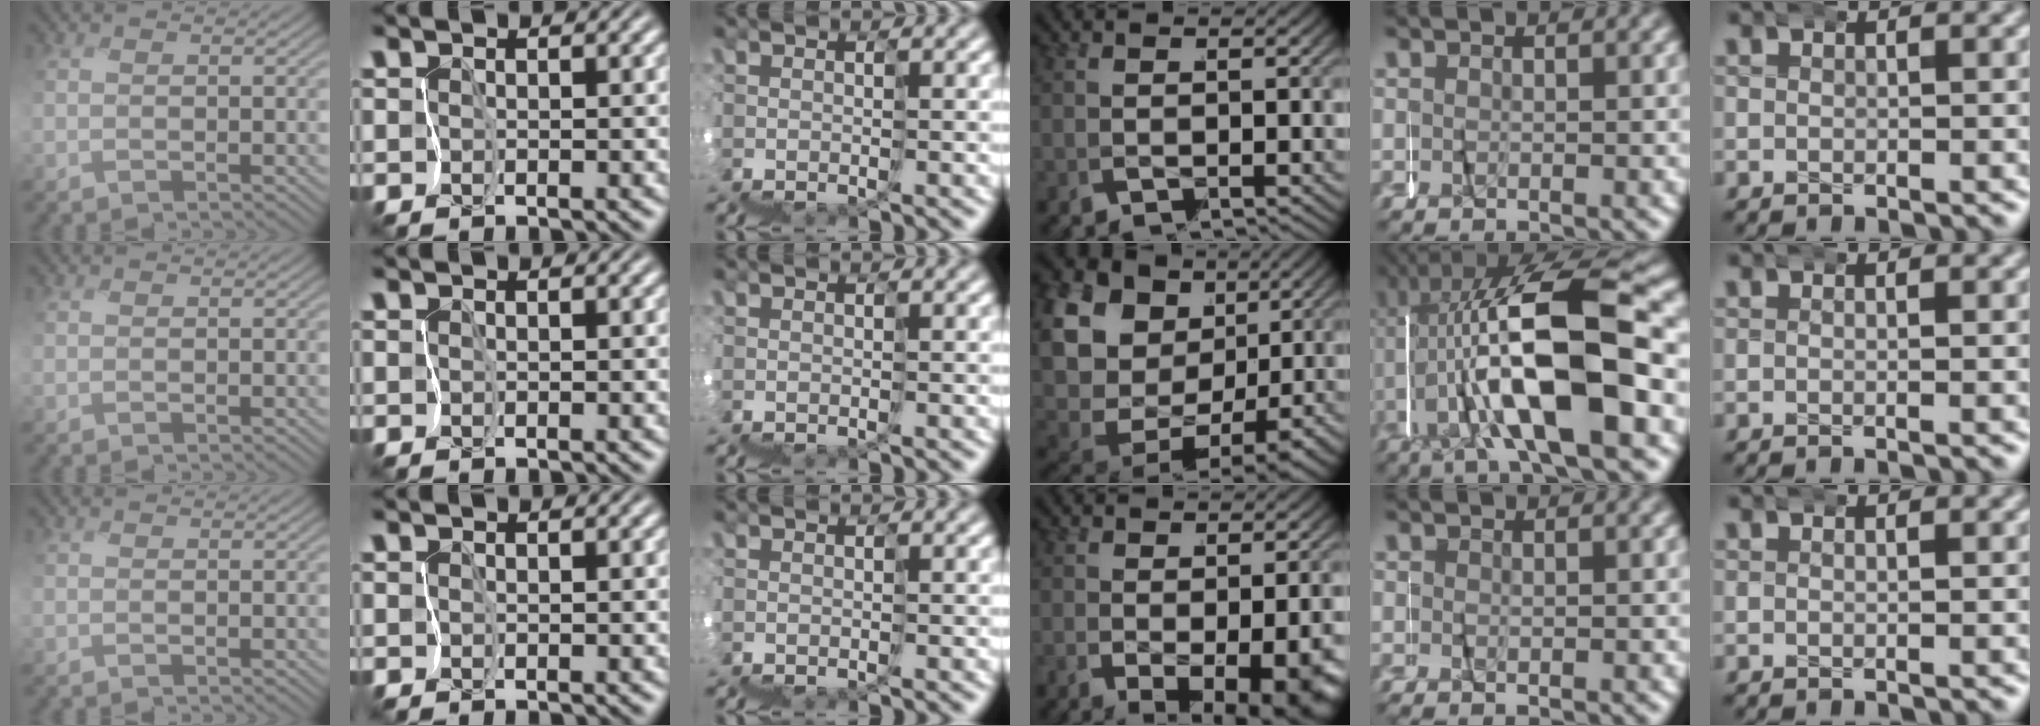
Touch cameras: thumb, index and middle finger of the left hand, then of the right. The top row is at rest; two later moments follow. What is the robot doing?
{"motion": "wrap", "object": "netting"}